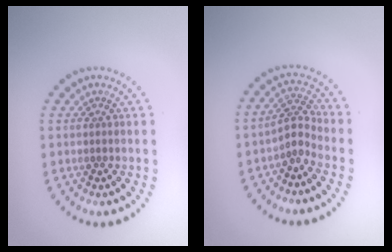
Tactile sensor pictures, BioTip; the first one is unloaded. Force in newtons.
{"total": 2.2, "press": 1.5, "slide": 1.7}